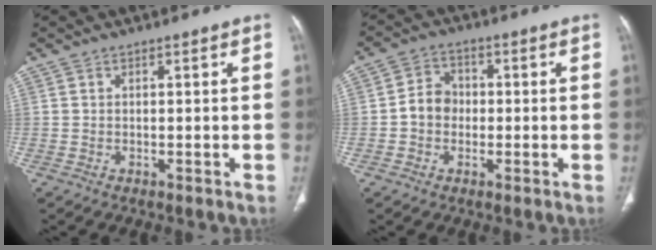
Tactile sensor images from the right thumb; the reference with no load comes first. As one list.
[{"total": 5.5, "force": [-0.7, 4.7, 2.8], "torque": [-0.030, 0.018, -0.020]}]